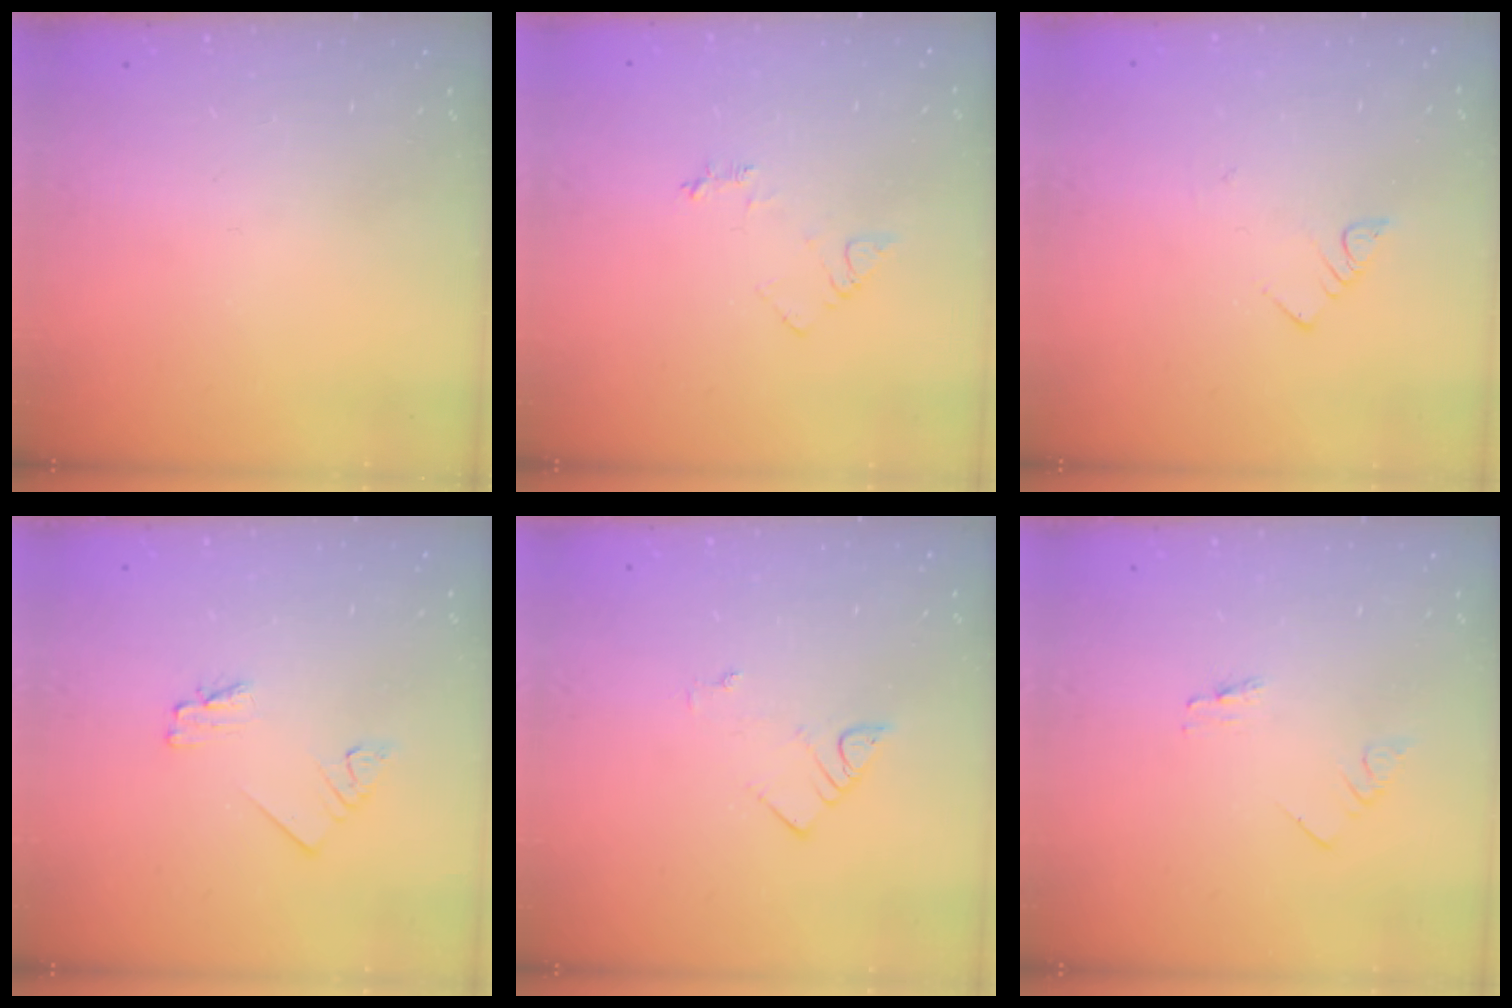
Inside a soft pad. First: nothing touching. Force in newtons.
{"total": 3.9, "press": 3.9, "slide": 0.5}
{"total": 2.6, "press": 2.6, "slide": 0.3}
{"total": 1.7, "press": 1.7, "slide": 0.0}
{"total": 1.9, "press": 1.8, "slide": 0.4}
{"total": 0.0}